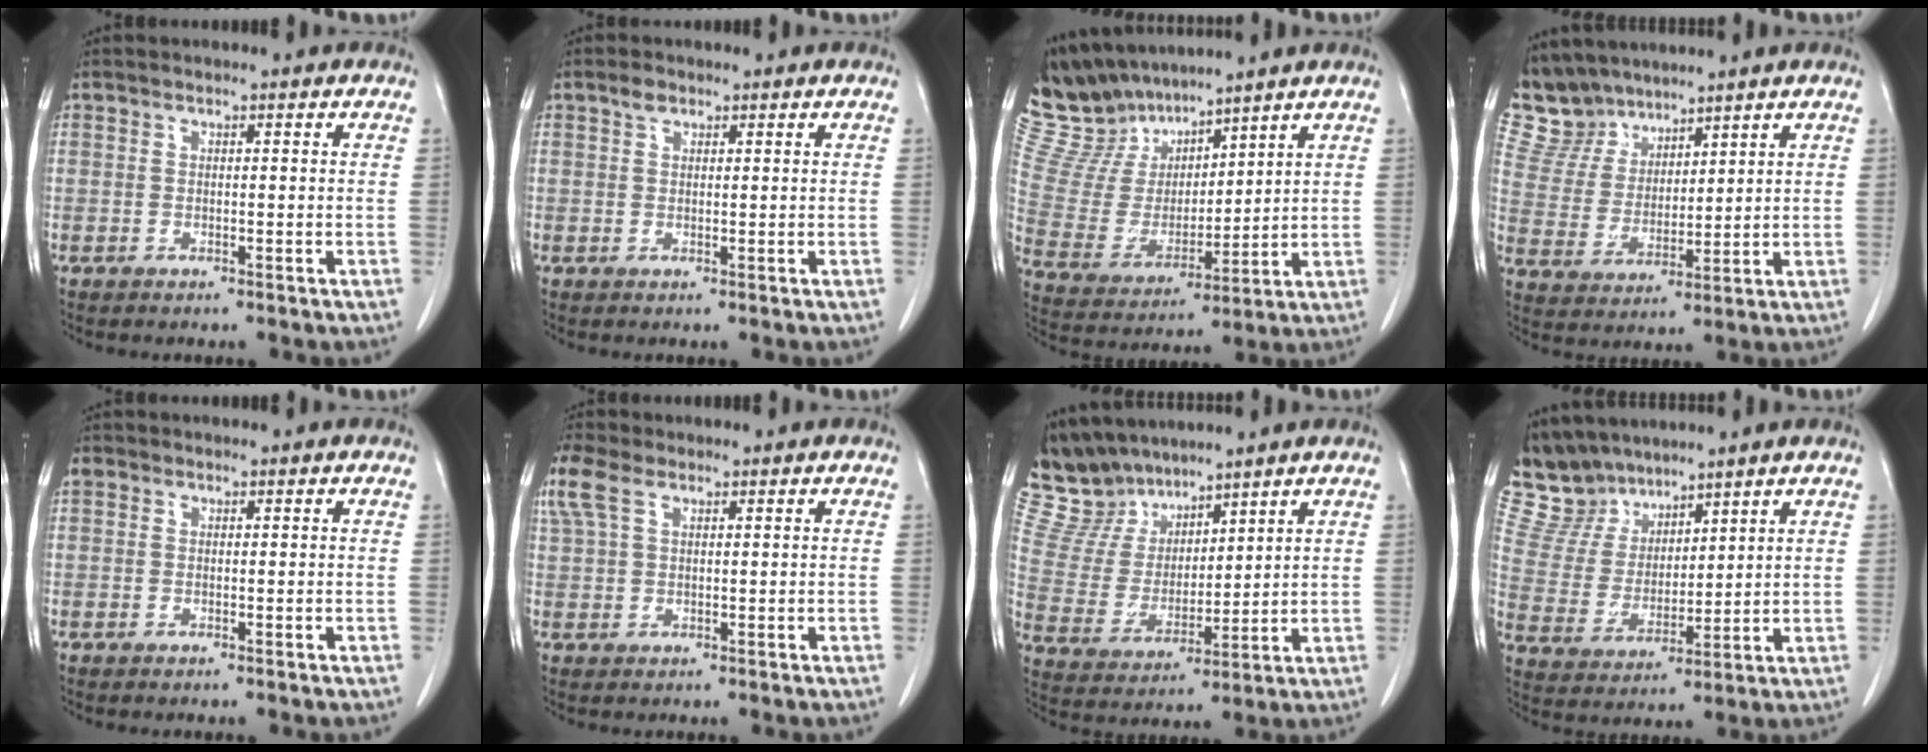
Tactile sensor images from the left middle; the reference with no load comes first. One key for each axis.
{"total": 1.4, "fx": 1.0, "fy": 0.8, "fz": 0.6, "tx": -0.012, "ty": 0.003, "tz": 0.017}
{"total": 13.0, "fx": 12.0, "fy": 4.1, "fz": 2.9, "tx": -0.084, "ty": 0.016, "tz": 0.252}
{"total": 8.7, "fx": 7.9, "fy": 3.6, "fz": 0.5, "tx": -0.022, "ty": 0.013, "tz": 0.172}
{"total": 1.1, "fx": 0.5, "fy": 0.9, "fz": 0.3, "tx": -0.004, "ty": 0.014, "tz": 0.009}
{"total": 4.9, "fx": 2.8, "fy": 2.4, "fz": 3.2, "tx": -0.092, "ty": 0.027, "tz": 0.062}
{"total": 11.1, "fx": 10.1, "fy": 4.2, "fz": 2.2, "tx": -0.065, "ty": 0.020, "tz": 0.208}
{"total": 9.9, "fx": 8.9, "fy": 4.0, "fz": 1.4, "tx": -0.047, "ty": 0.018, "tz": 0.189}